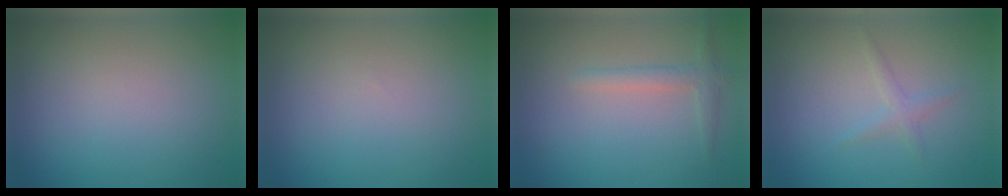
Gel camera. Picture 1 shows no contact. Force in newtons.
{"total": 0.0}
{"total": 1.8, "press": 1.7, "slide": 0.1}
{"total": 1.2, "press": 1.2, "slide": 0.1}